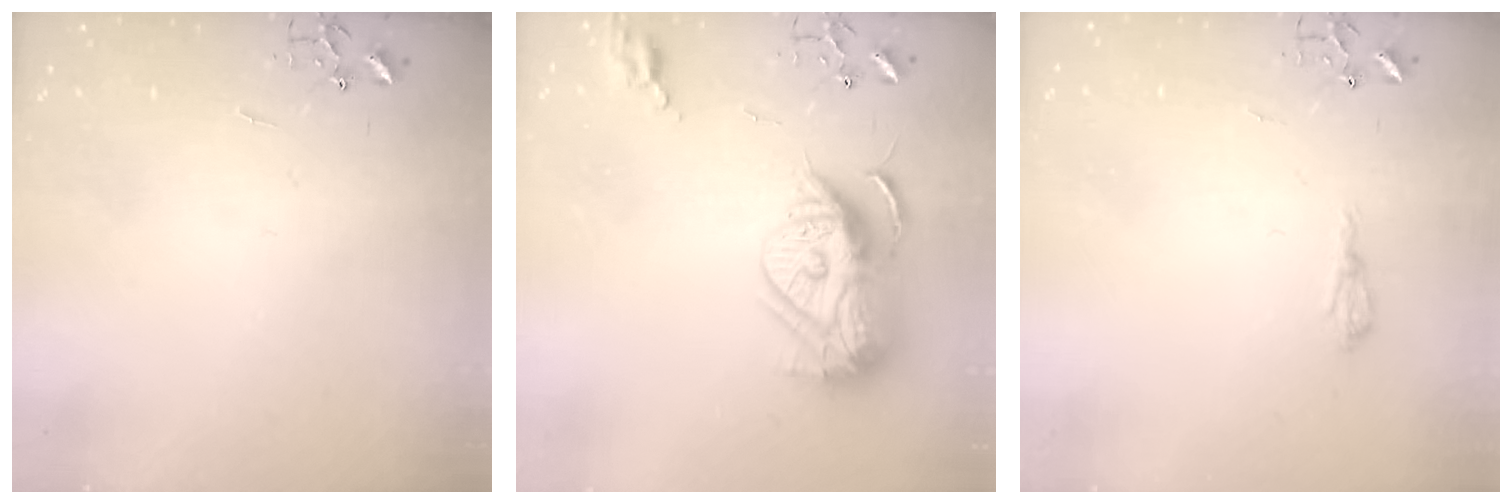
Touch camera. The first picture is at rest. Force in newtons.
{"total": 15.7, "press": 15.6, "slide": 1.9}
{"total": 7.2, "press": 7.1, "slide": 0.6}